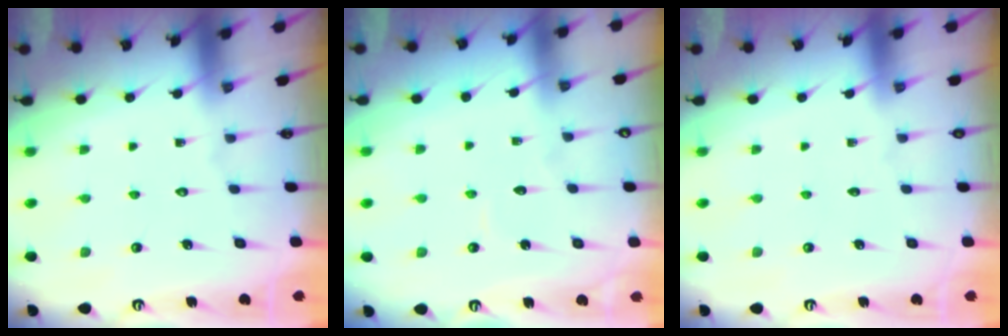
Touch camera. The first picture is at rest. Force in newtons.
{"total": 2.8, "press": 2.8, "slide": 0.3}
{"total": 0.0}